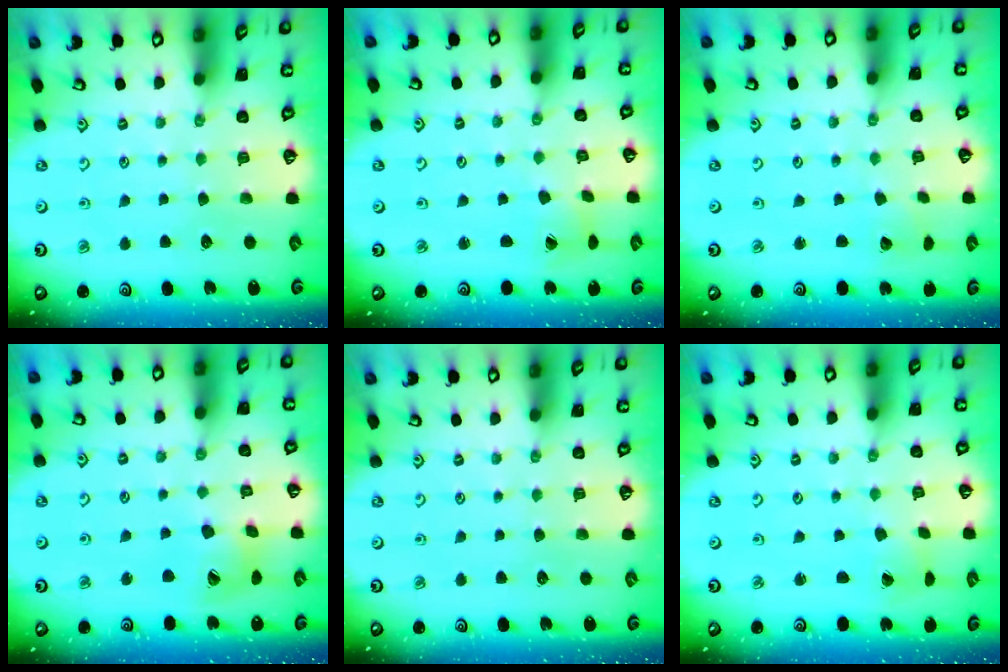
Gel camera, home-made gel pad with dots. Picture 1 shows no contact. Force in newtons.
{"total": 2.5, "press": 2.5, "slide": 0.4}
{"total": 2.6, "press": 2.6, "slide": 0.3}
{"total": 13.4, "press": 13.3, "slide": 1.5}
{"total": 0.0}
{"total": 1.2, "press": 1.2, "slide": 0.2}